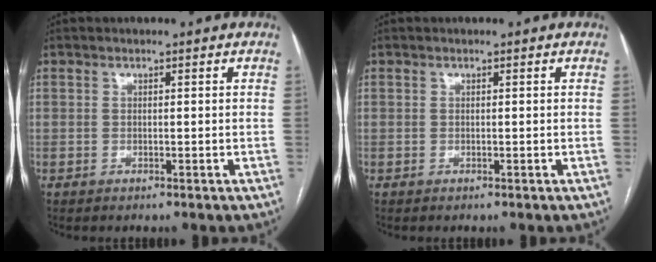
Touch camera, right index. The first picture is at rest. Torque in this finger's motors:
{"motor_torque": [0.01, -0.01, 0.00, 0.00]}